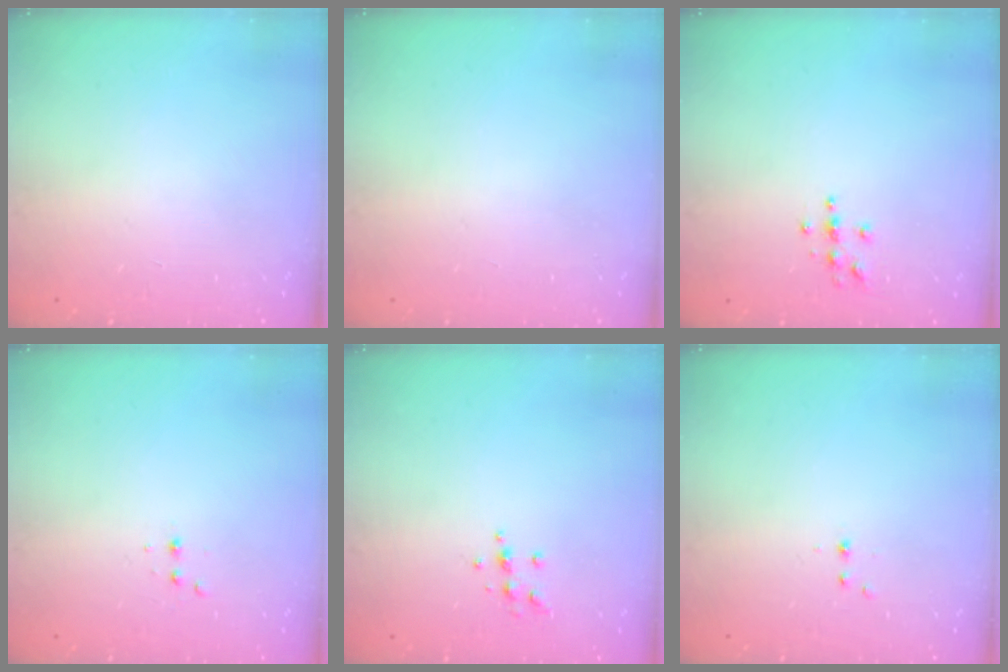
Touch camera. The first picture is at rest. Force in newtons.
{"total": 0.0}
{"total": 3.7, "press": 3.7, "slide": 0.4}
{"total": 2.5, "press": 2.4, "slide": 0.5}
{"total": 6.2, "press": 6.1, "slide": 0.7}
{"total": 2.2, "press": 1.9, "slide": 1.2}